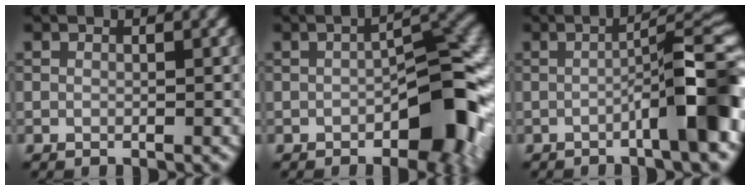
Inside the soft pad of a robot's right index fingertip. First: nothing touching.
{"total": 7.8, "force": [-2.7, 3.1, 6.6], "torque": [-0.074, 0.020, -0.046]}
{"total": 8.3, "force": [-2.4, 1.2, 7.8], "torque": [-0.104, 0.022, -0.044]}